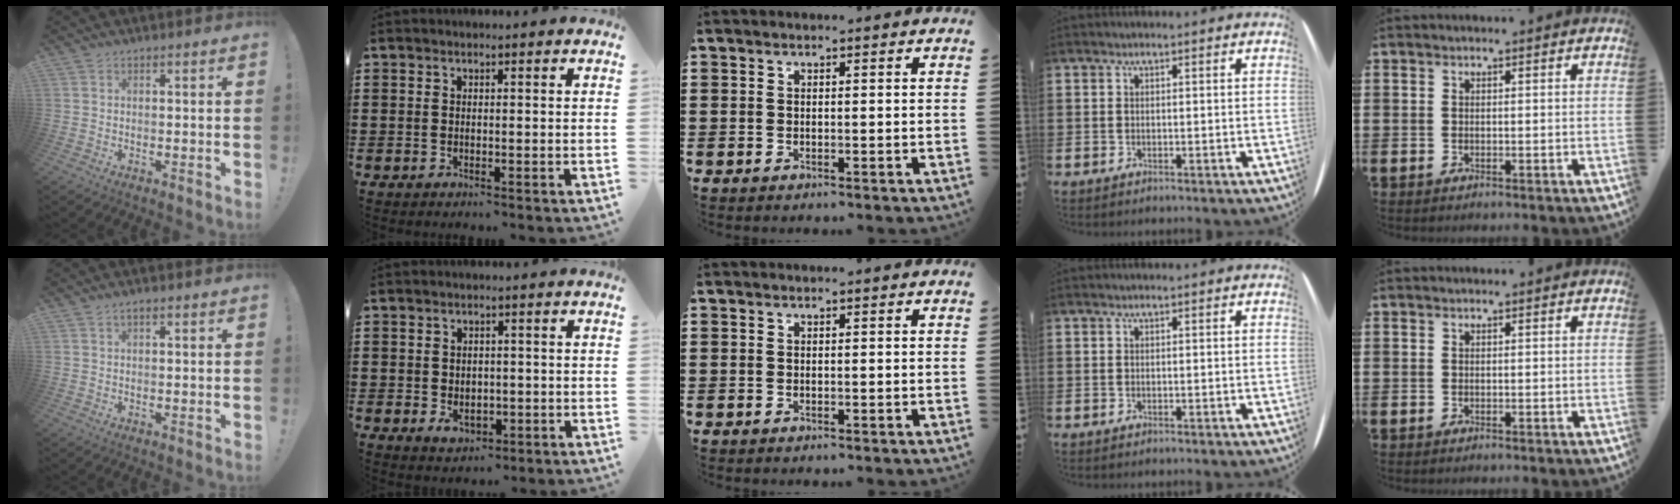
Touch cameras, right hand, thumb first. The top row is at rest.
{"thumb": {"total": 1.4, "force": [0.7, 0.4, 1.1], "torque": [-0.015, -0.002, 0.011]}, "index": {"total": 2.8, "force": [-0.6, 2.3, 1.5], "torque": [-0.026, 0.001, -0.014]}}